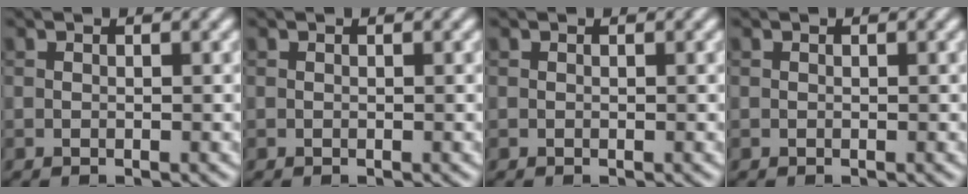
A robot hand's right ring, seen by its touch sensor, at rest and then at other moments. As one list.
[{"total": 0.0}, {"total": 0.0}, {"total": 0.0}]